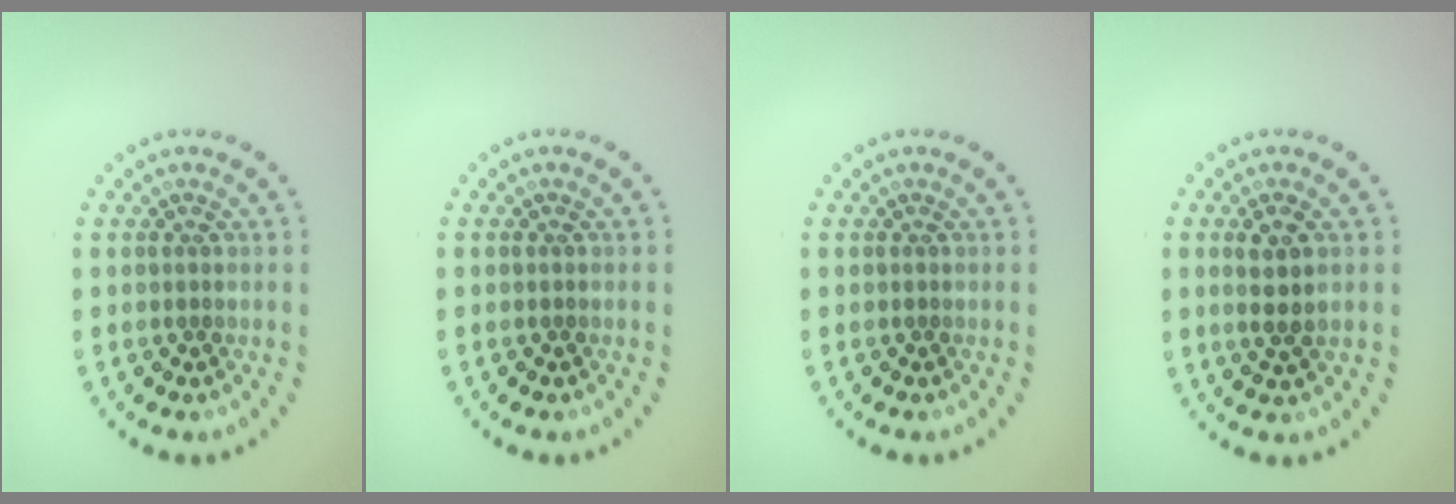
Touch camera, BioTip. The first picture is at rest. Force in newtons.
{"total": 0.0}
{"total": 0.0}
{"total": 2.3, "press": 2.1, "slide": 0.8}